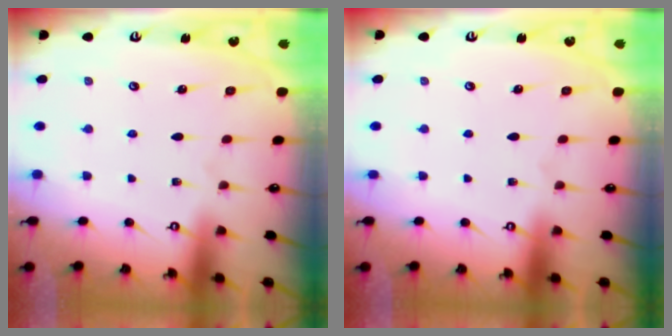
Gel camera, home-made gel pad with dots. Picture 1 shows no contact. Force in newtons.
{"total": 0.0}